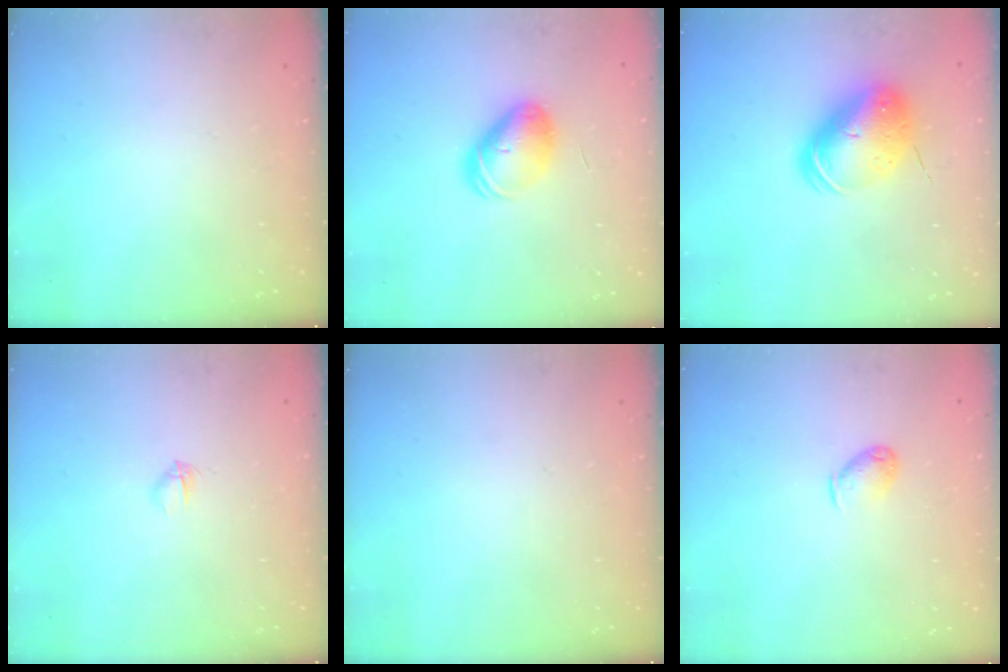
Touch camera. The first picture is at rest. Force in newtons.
{"total": 9.3, "press": 9.2, "slide": 1.4}
{"total": 12.8, "press": 12.8, "slide": 1.1}
{"total": 2.3, "press": 2.2, "slide": 0.8}
{"total": 0.0}
{"total": 5.2, "press": 5.2, "slide": 0.7}